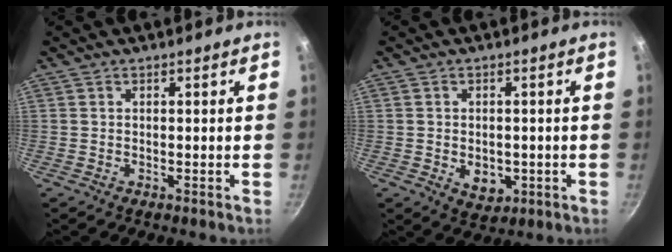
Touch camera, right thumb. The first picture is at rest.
{"total": 5.3, "force": [-1.1, 3.9, 3.4], "torque": [-0.035, -0.001, -0.006]}